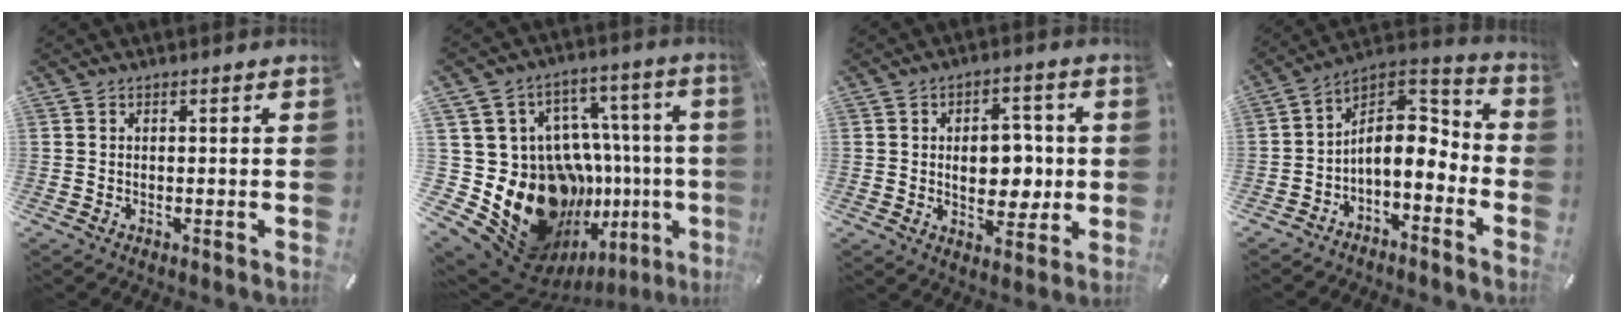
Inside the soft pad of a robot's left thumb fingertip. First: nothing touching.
{"total": 26.0, "force": [-8.4, 19.3, 15.3], "torque": [-0.233, -0.019, -0.068]}
{"total": 10.2, "force": [0.2, 6.9, 7.6], "torque": [-0.084, 0.000, 0.001]}
{"total": 10.2, "force": [-1.4, 7.4, 6.8], "torque": [-0.077, -0.006, -0.022]}